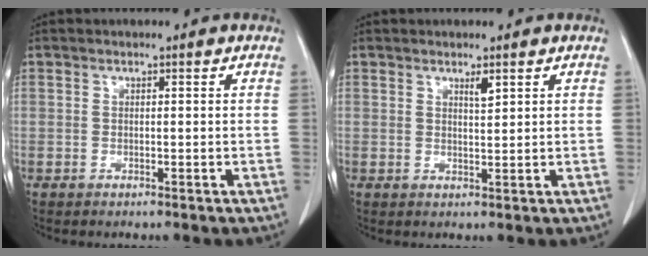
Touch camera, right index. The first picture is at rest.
{"total": 1.5, "force": [1.0, 0.2, 1.1], "torque": [-0.023, -0.005, 0.018]}